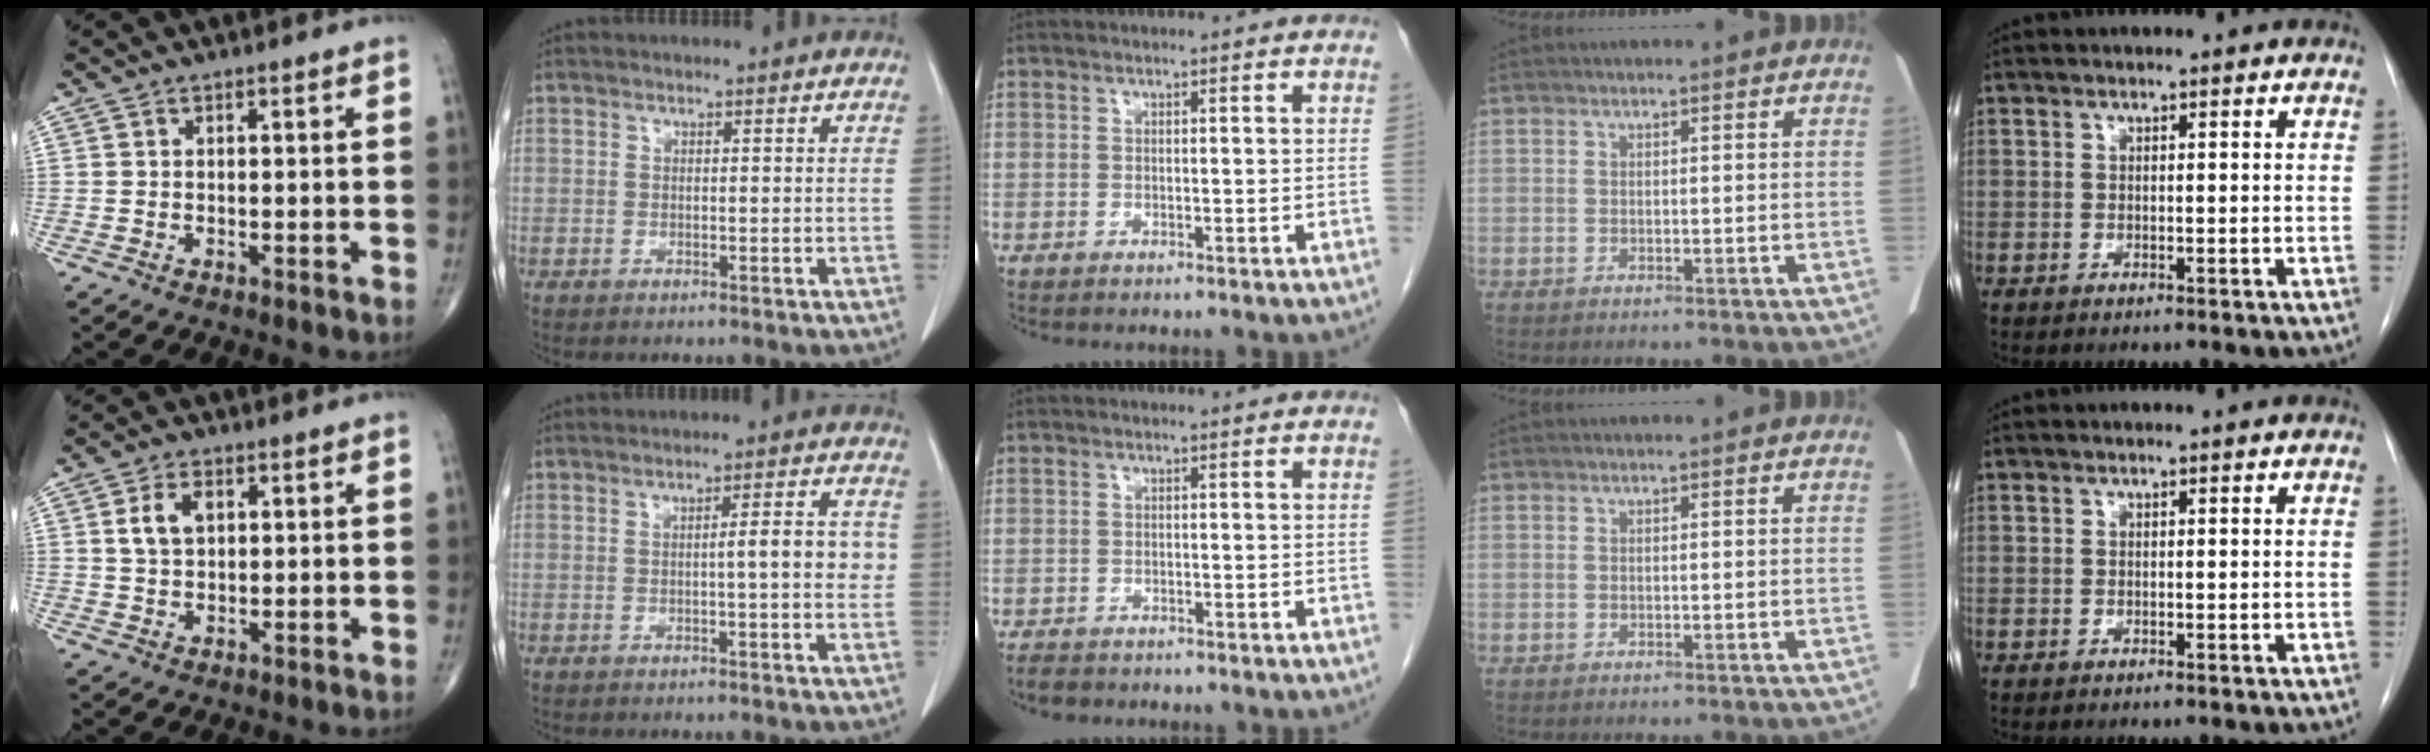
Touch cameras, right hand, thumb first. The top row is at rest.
{"thumb": {"total": 5.1, "force": [1.4, 3.2, 3.7], "torque": [-0.066, 0.001, 0.027]}, "index": {"total": 4.8, "force": [0.0, 0.6, 4.8], "torque": [-0.065, 0.008, -0.003]}, "middle": {"total": 2.4, "force": [-2.1, 1.0, 0.8], "torque": [-0.021, -0.006, -0.029]}}